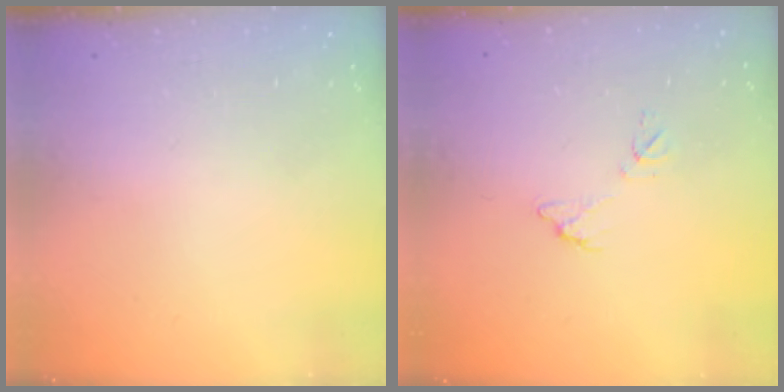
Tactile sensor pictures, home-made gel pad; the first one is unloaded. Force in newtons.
{"total": 6.2, "press": 6.2, "slide": 0.4}